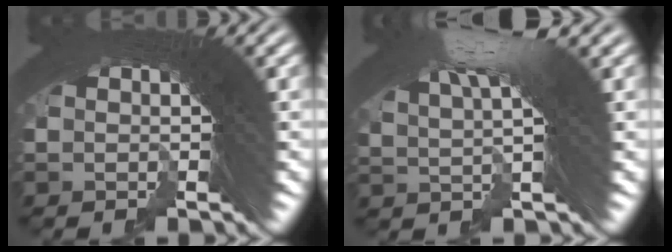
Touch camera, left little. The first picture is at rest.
{"total": 5.7, "force": [3.1, 0.8, 4.7], "torque": [-0.064, 0.021, 0.045]}